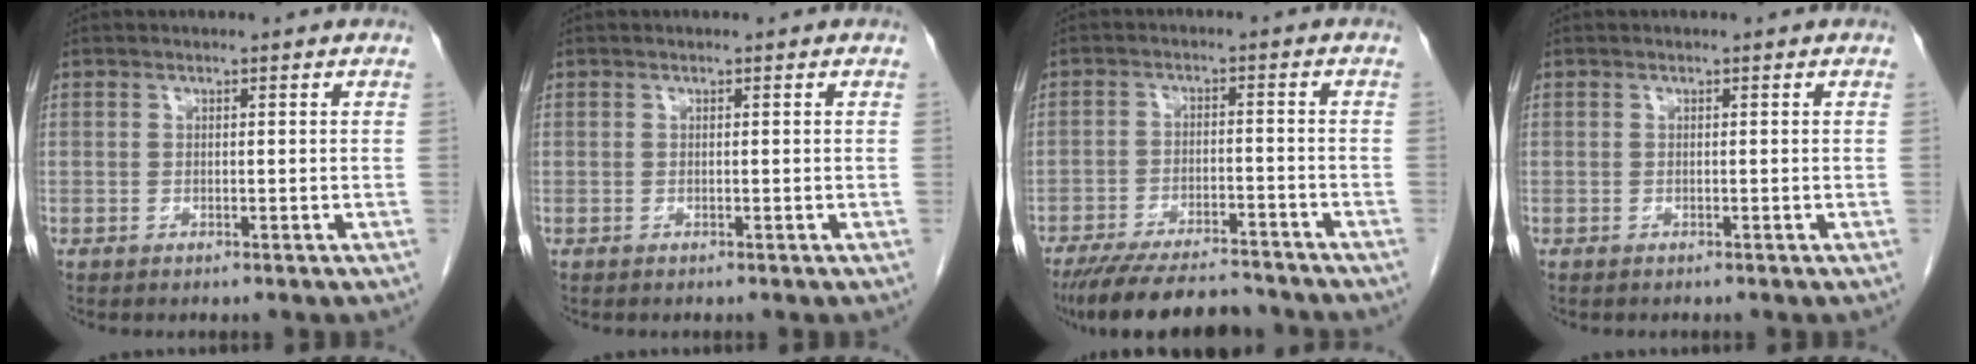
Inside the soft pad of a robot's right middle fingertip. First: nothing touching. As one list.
[{"total": 0.0}, {"total": 13.9, "force": [-12.5, 2.5, 5.6], "torque": [-0.102, -0.011, -0.185]}, {"total": 0.0}]